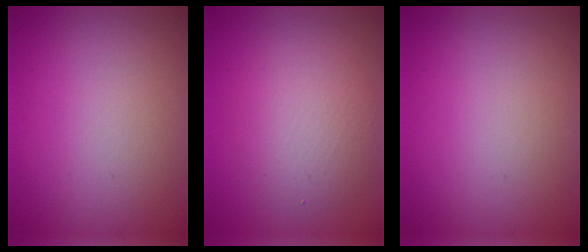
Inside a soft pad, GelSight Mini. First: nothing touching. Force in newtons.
{"total": 3.9, "press": 3.9, "slide": 0.2}
{"total": 0.0}